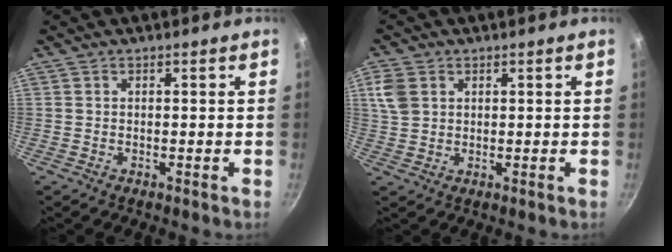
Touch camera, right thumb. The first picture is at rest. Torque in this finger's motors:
{"motor_torque": [0.14, 1.48, 0.56, 0.36, 0.03]}